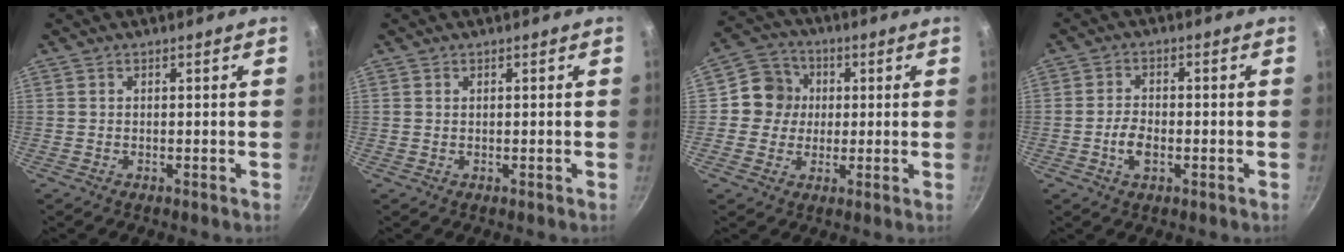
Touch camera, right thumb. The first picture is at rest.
{"total": 0.0}
{"total": 8.0, "force": [0.7, 7.6, 2.3], "torque": [0.004, 0.014, -0.007]}
{"total": 4.6, "force": [-1.4, 2.5, 3.5], "torque": [-0.064, 0.012, -0.029]}